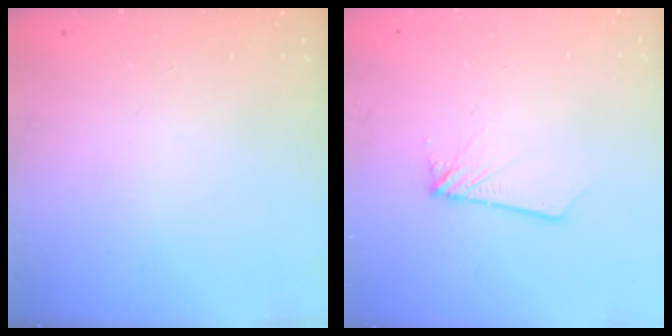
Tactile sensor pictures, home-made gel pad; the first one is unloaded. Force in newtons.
{"total": 1.9, "press": 1.9, "slide": 0.1}